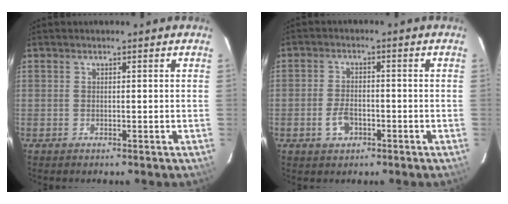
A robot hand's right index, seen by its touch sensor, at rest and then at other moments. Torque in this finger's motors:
{"motor_torque": [-0.08, 0.05, 0.02, 0.01]}